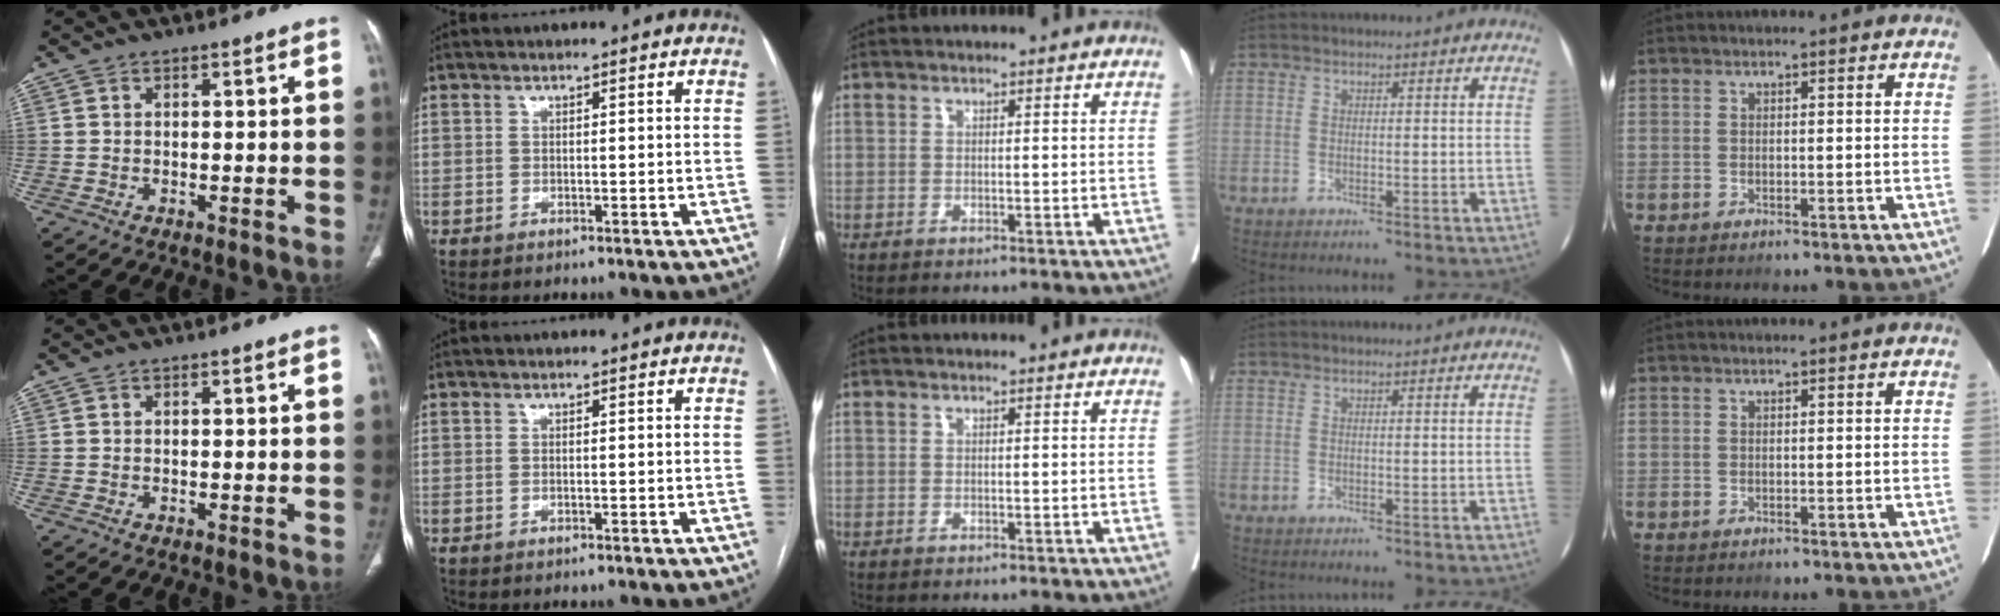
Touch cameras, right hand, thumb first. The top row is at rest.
{}